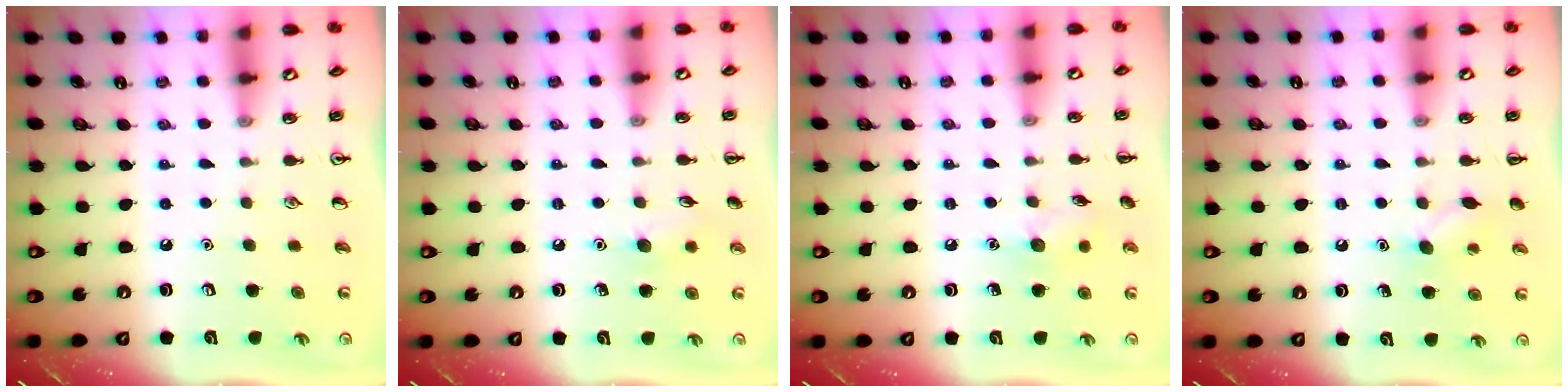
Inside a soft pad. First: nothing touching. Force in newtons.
{"total": 6.2, "press": 6.0, "slide": 1.7}
{"total": 7.8, "press": 7.6, "slide": 1.5}
{"total": 7.2, "press": 7.0, "slide": 1.9}